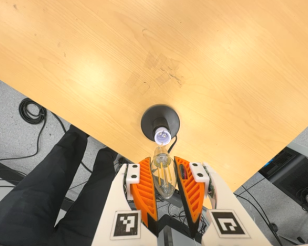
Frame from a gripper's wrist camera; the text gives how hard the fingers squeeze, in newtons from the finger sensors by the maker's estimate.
{"total": 9.6, "left": 9.1, "right": 10.1}